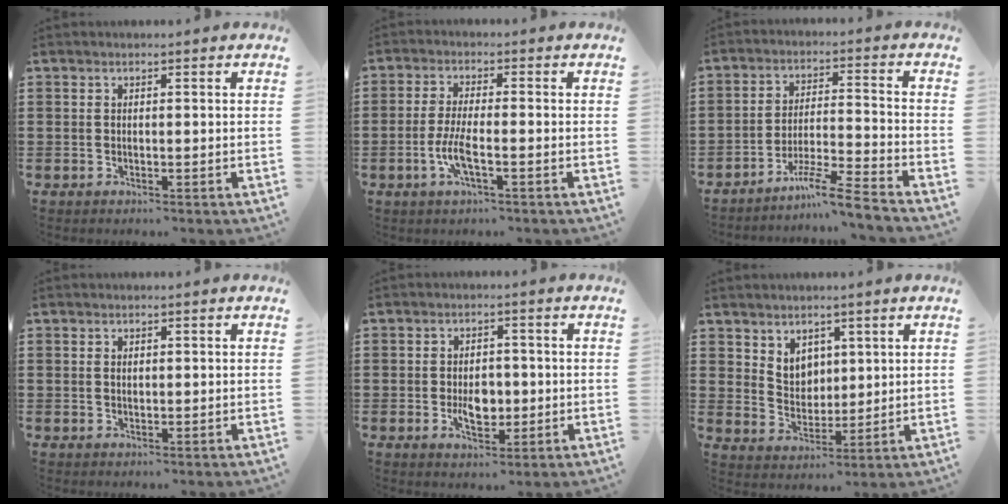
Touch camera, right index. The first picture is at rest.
{"total": 4.8, "force": [-1.8, 1.0, 4.4], "torque": [-0.094, -0.006, -0.038]}
{"total": 6.9, "force": [-6.0, -0.5, 3.4], "torque": [-0.068, -0.008, -0.118]}
{"total": 0.7, "force": [0.2, 0.5, 0.5], "torque": [-0.012, 0.002, 0.004]}
{"total": 4.4, "force": [-0.8, 2.8, 3.4], "torque": [-0.048, -0.001, -0.016]}
{"total": 4.8, "force": [3.2, 3.4, 1.0], "torque": [-0.027, 0.001, 0.058]}